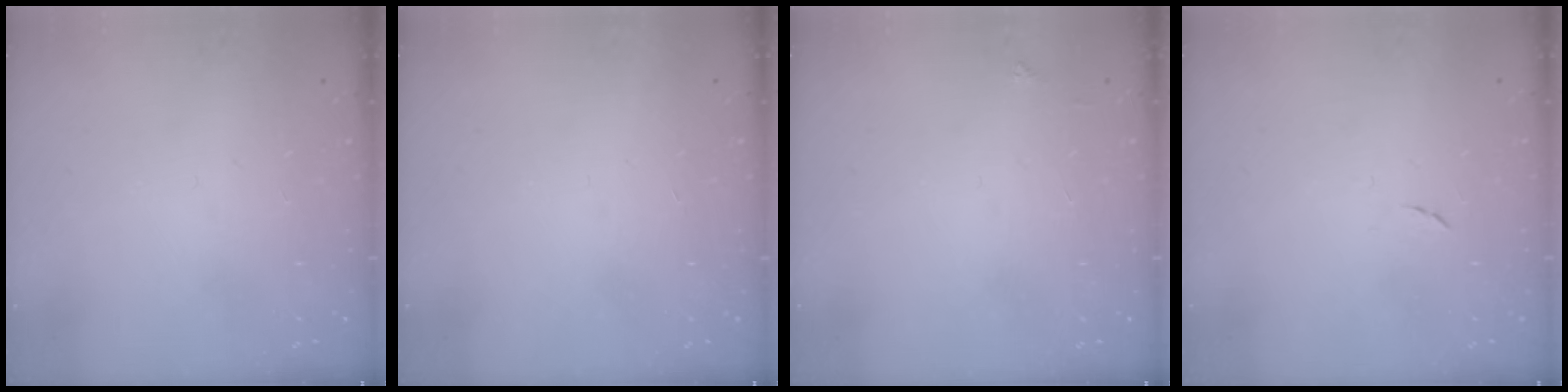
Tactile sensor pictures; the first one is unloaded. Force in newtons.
{"total": 1.7, "press": 1.7, "slide": 0.1}
{"total": 2.0, "press": 2.0, "slide": 0.3}
{"total": 4.5, "press": 4.5, "slide": 0.5}